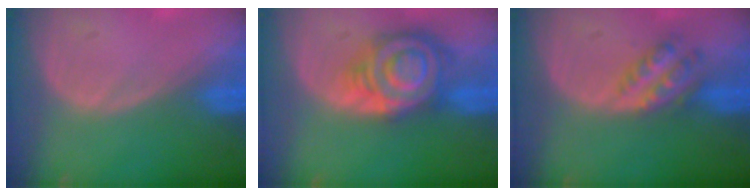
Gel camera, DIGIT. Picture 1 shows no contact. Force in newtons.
{"total": 8.6, "press": 8.6, "slide": 0.6}
{"total": 4.7, "press": 4.2, "slide": 2.1}